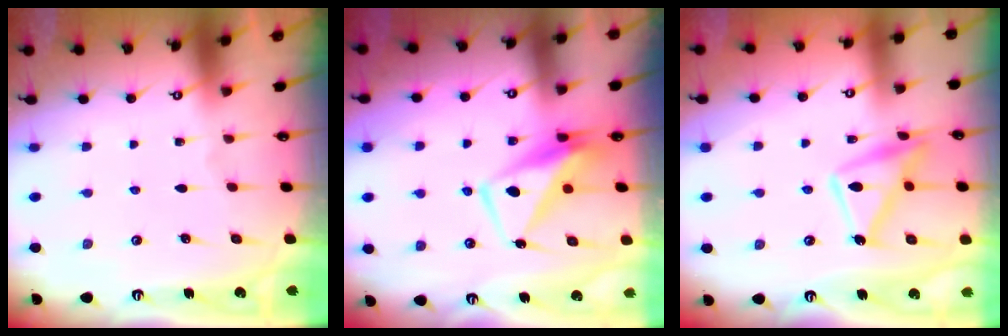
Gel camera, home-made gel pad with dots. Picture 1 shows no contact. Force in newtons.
{"total": 9.2, "press": 9.0, "slide": 1.6}
{"total": 13.9, "press": 13.9, "slide": 1.1}